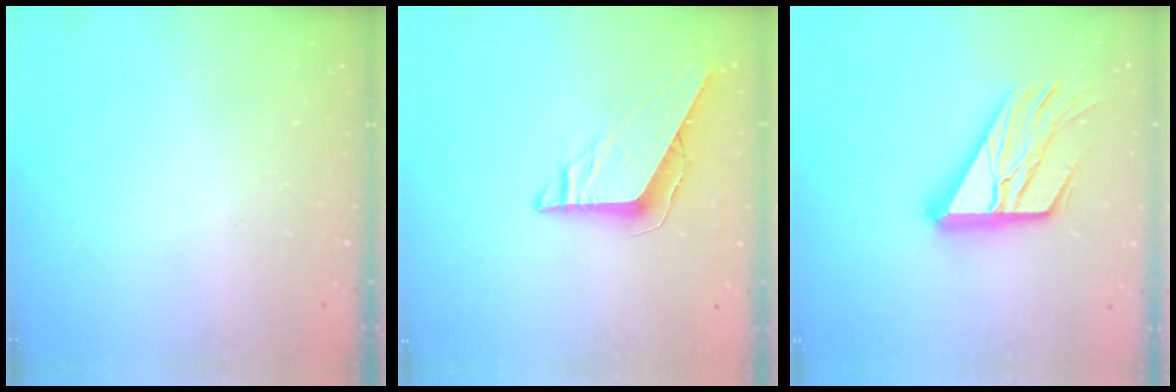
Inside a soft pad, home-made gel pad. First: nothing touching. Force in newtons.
{"total": 9.5, "press": 9.4, "slide": 0.9}
{"total": 20.1, "press": 20.0, "slide": 2.1}